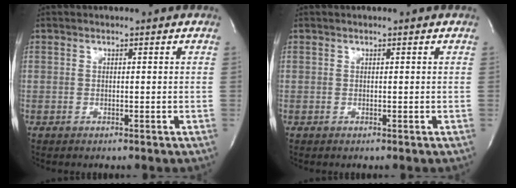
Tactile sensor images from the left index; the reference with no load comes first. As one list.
[{"total": 0.0}]